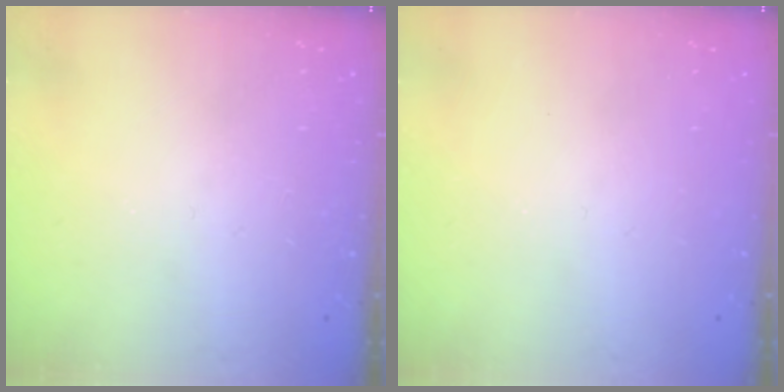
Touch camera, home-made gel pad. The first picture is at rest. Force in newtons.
{"total": 0.0}